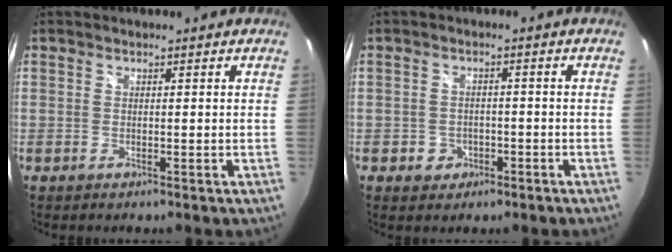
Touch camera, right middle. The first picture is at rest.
{"total": 3.6, "force": [-1.6, 3.1, 0.7], "torque": [-0.022, 0.004, -0.021]}